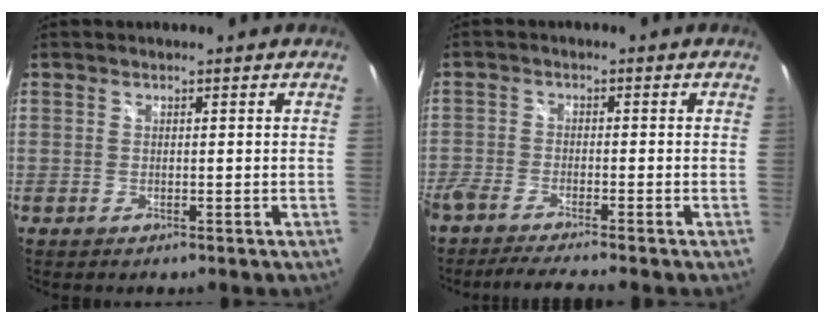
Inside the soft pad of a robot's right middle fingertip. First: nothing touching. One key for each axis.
{"total": 6.6, "fx": -5.9, "fy": -0.1, "fz": 2.9, "tx": -0.081, "ty": -0.018, "tz": -0.106}